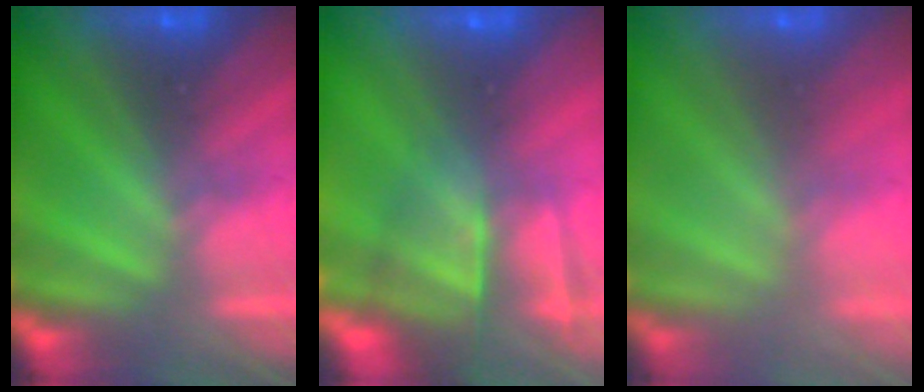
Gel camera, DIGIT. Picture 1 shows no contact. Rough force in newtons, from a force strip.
{"total": 5.9}
{"total": 8.7}